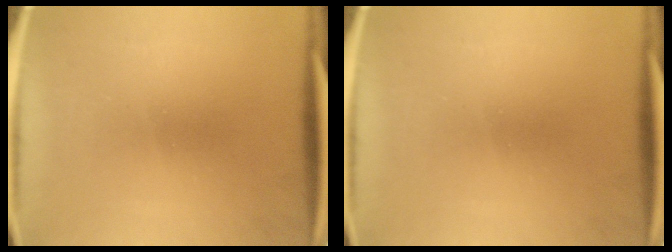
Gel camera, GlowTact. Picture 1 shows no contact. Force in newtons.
{"total": 0.0}